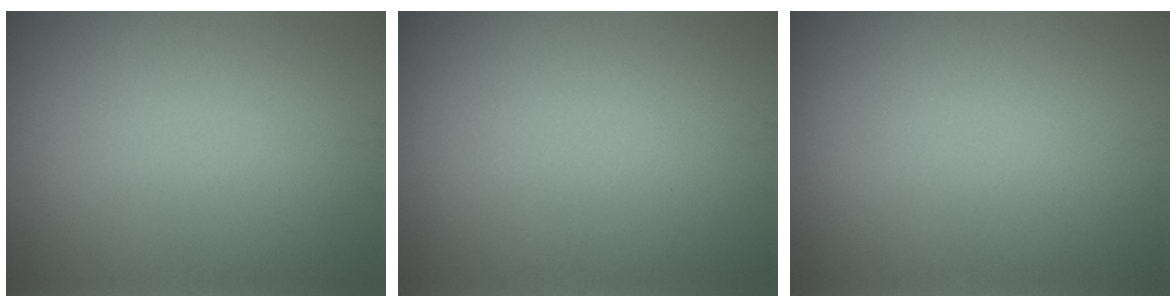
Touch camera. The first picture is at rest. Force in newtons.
{"total": 0.0}
{"total": 0.0}